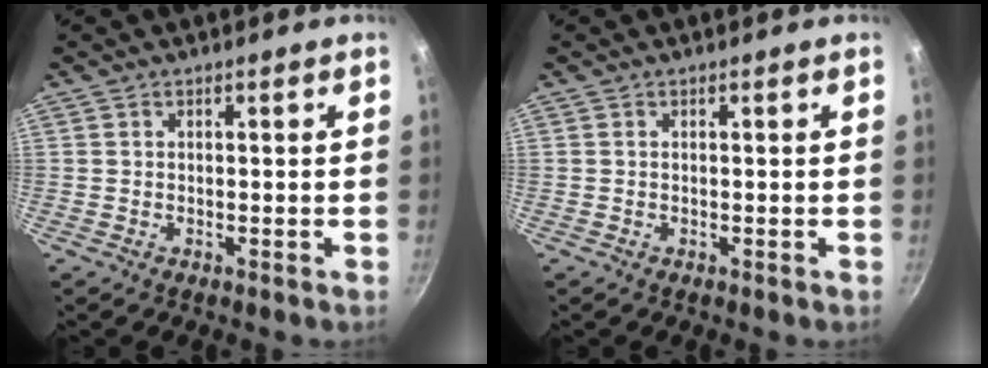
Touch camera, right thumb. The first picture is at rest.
{"total": 0.0}